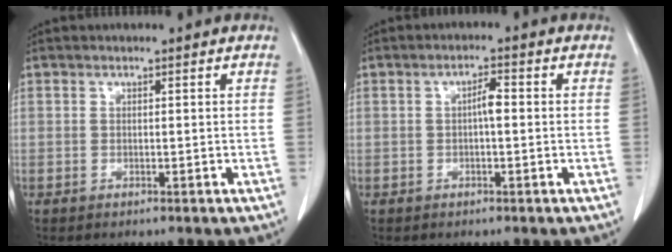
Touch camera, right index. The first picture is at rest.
{"total": 2.4, "force": [0.0, 0.6, 2.3], "torque": [-0.039, 0.005, -0.002]}